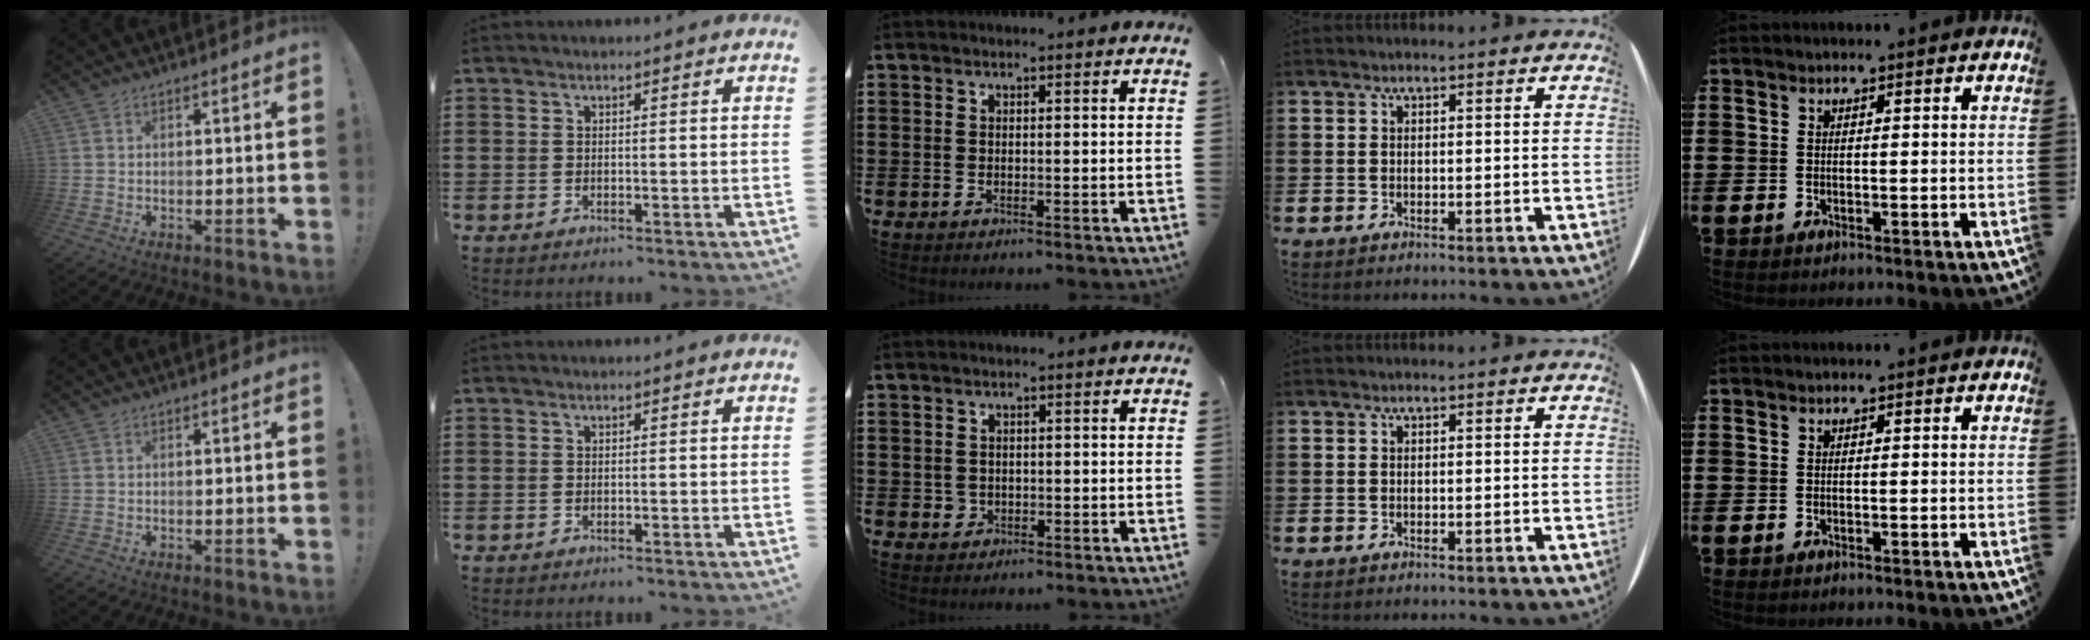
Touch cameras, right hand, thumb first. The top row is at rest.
{"middle": {"total": 1.1, "force": [0.0, 1.0, 0.3], "torque": [-0.008, 0.007, -0.003]}}